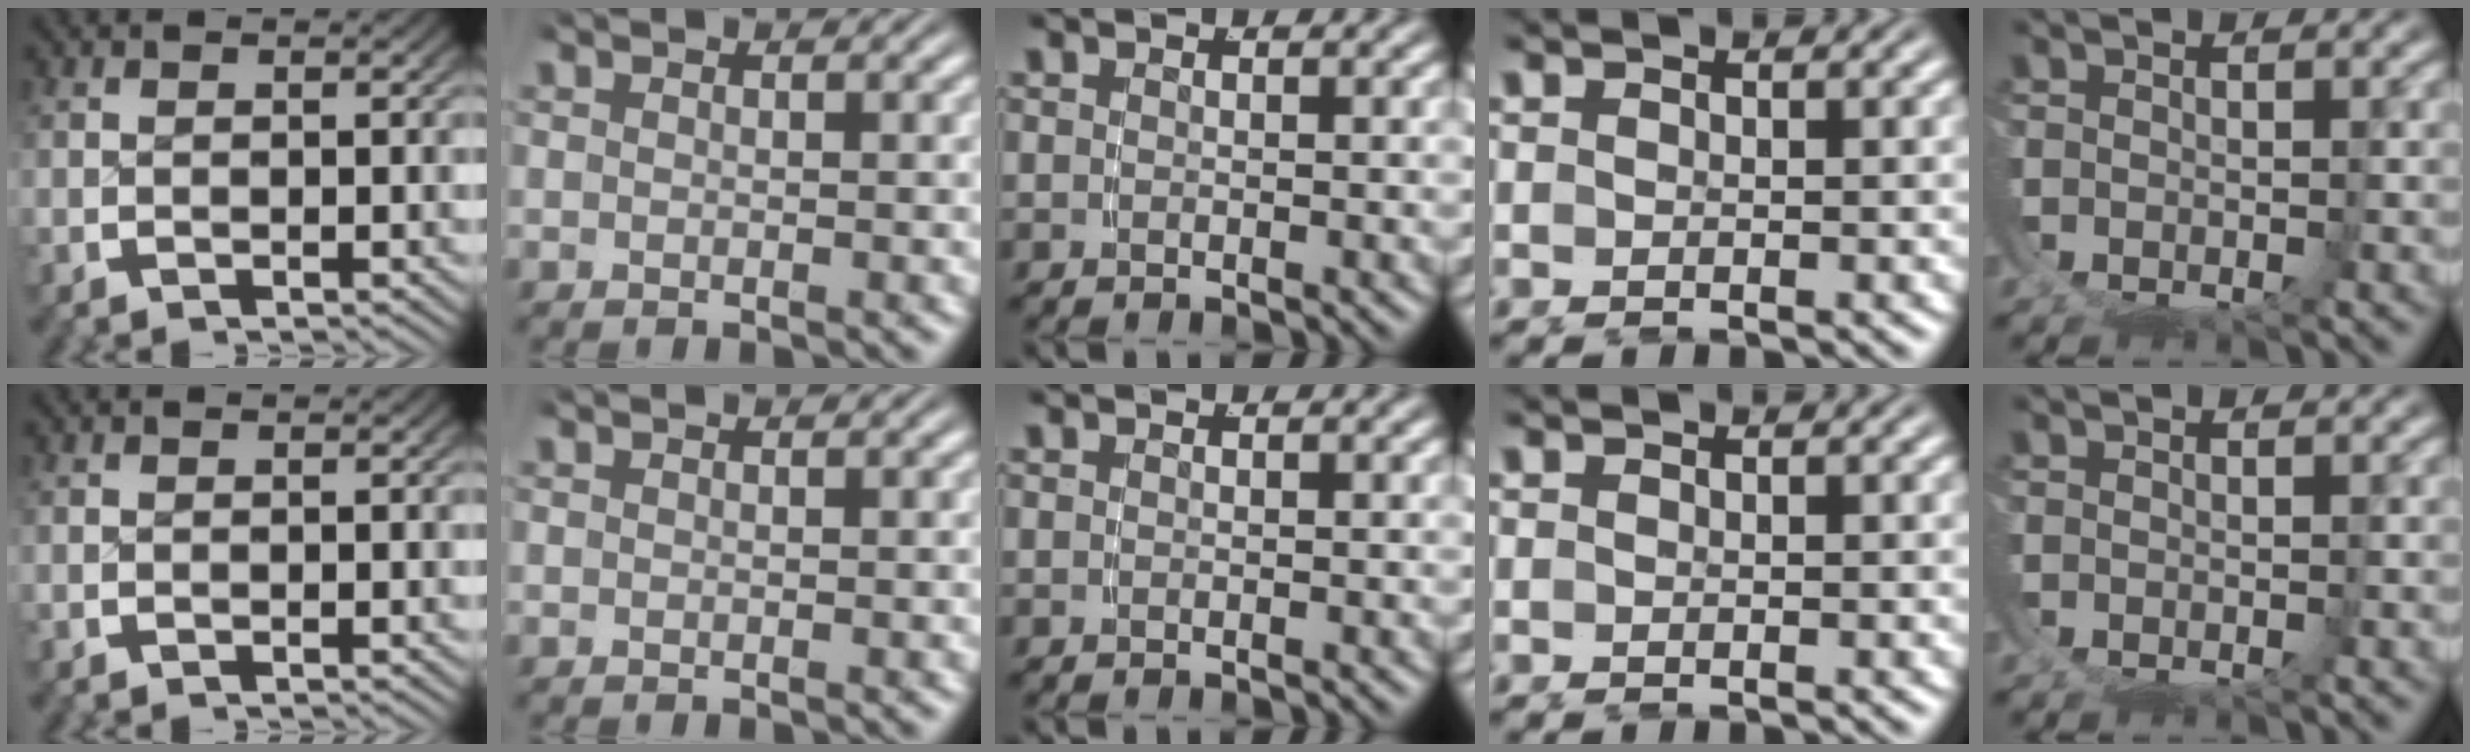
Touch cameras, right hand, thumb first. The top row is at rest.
{}